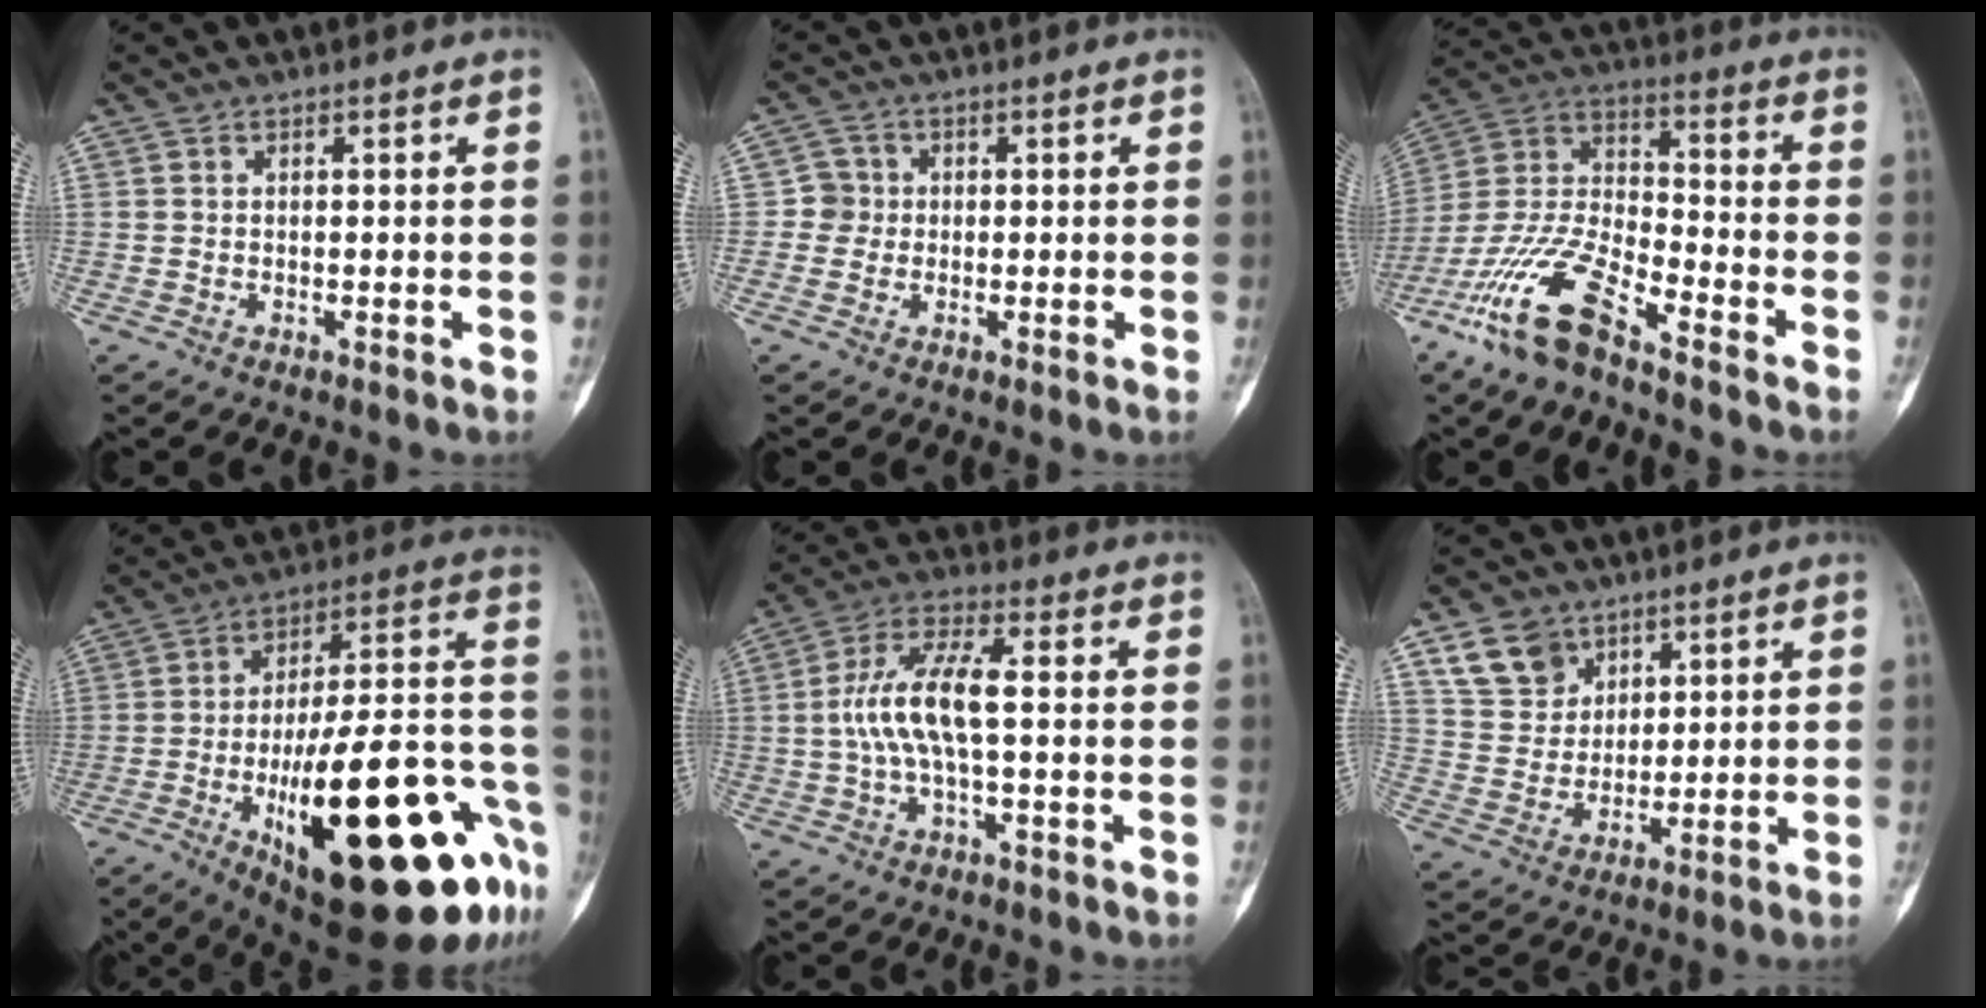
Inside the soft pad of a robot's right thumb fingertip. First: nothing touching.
{"total": 2.9, "force": [-0.1, 2.9, 0.3], "torque": [0.020, 0.010, -0.010]}
{"total": 15.3, "force": [-10.4, 4.7, 10.2], "torque": [-0.212, 0.058, -0.207]}
{"total": 35.2, "force": [-12.2, 11.3, 31.0], "torque": [-0.386, 0.031, -0.169]}
{"total": 10.5, "force": [-0.1, 3.5, 9.9], "torque": [-0.217, 0.029, -0.006]}
{"total": 8.7, "force": [5.3, 6.4, 2.8], "torque": [-0.027, -0.025, 0.109]}